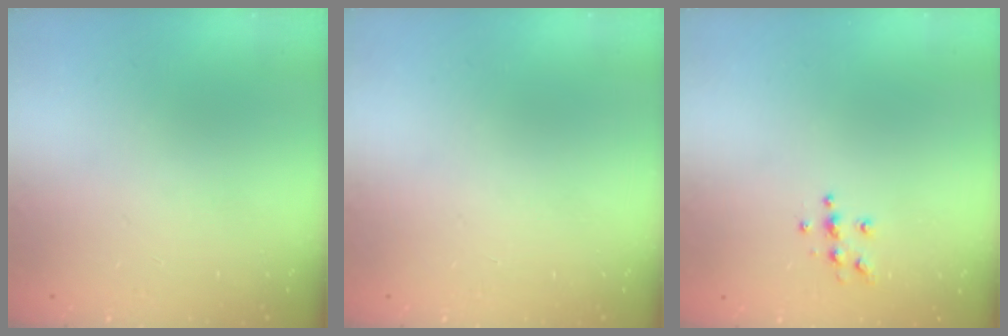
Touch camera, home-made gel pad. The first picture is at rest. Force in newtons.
{"total": 0.0}
{"total": 6.2, "press": 6.1, "slide": 0.6}